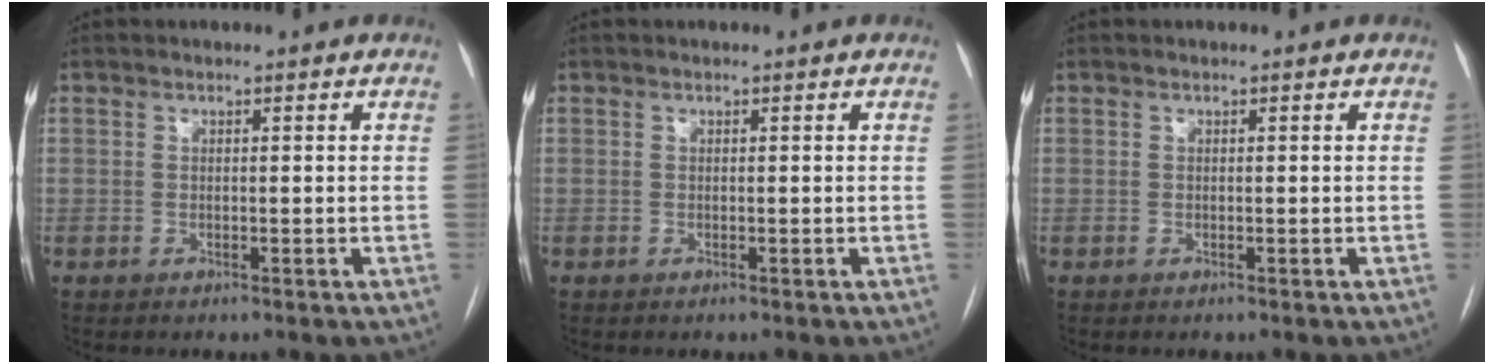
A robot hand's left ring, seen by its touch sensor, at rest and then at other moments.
{"total": 0.0}
{"total": 0.0}